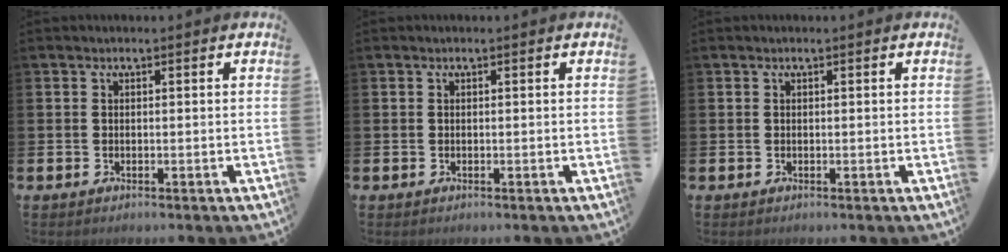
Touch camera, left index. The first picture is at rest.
{"total": 0.0}
{"total": 0.0}